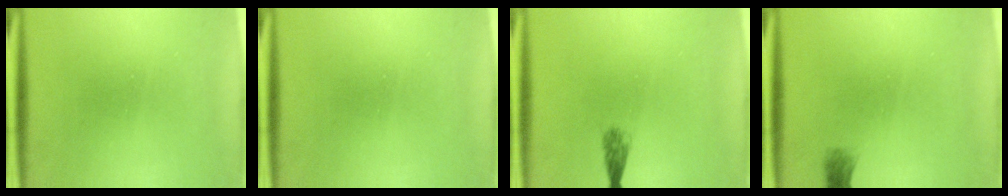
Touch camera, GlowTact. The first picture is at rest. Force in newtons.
{"total": 0.0}
{"total": 1.8}
{"total": 1.1}